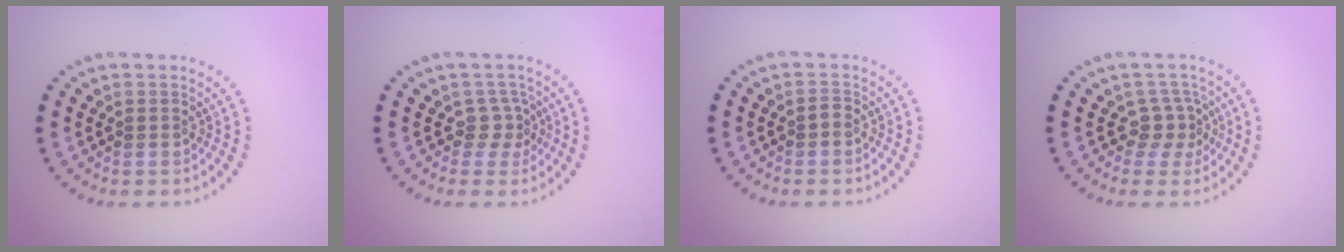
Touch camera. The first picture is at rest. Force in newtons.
{"total": 1.8, "press": 1.3, "slide": 1.2}
{"total": 0.5, "press": 0.4, "slide": 0.3}
{"total": 2.2, "press": 1.6, "slide": 1.6}